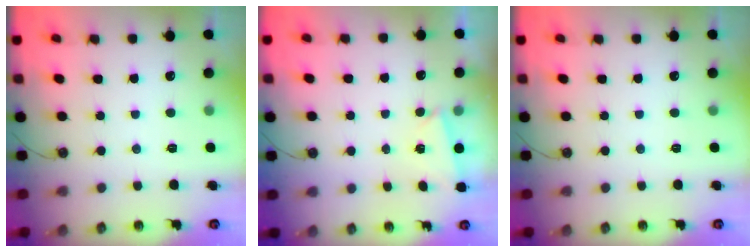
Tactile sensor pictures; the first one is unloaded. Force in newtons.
{"total": 1.2, "press": 1.1, "slide": 0.5}
{"total": 0.0}